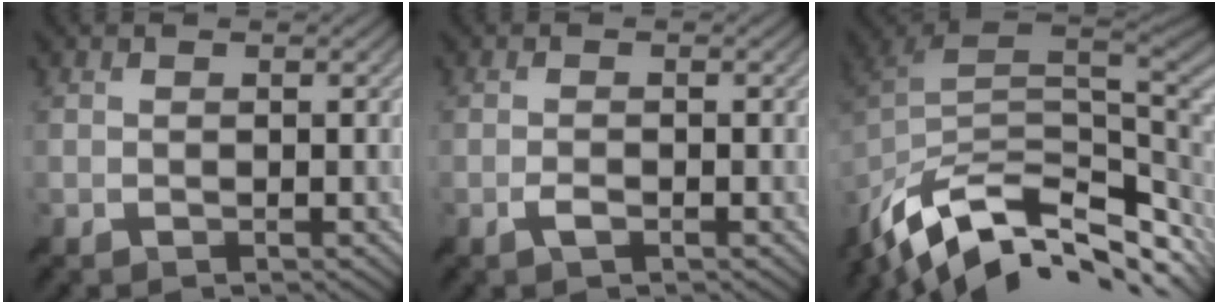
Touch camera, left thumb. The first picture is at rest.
{"total": 1.2, "force": [-0.7, 0.3, 0.9], "torque": [-0.014, 0.002, -0.014]}
{"total": 13.6, "force": [-5.4, 7.4, 10.1], "torque": [-0.226, -0.019, -0.091]}